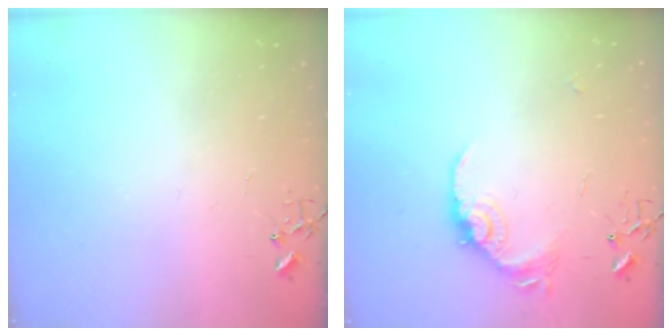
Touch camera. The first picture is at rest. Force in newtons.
{"total": 13.7, "press": 13.7, "slide": 0.8}